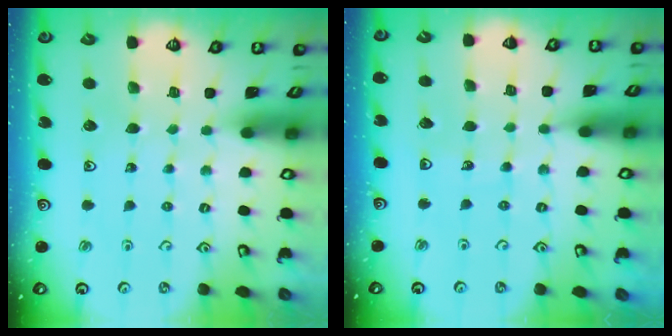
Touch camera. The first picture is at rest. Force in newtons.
{"total": 2.9, "press": 2.9, "slide": 0.3}